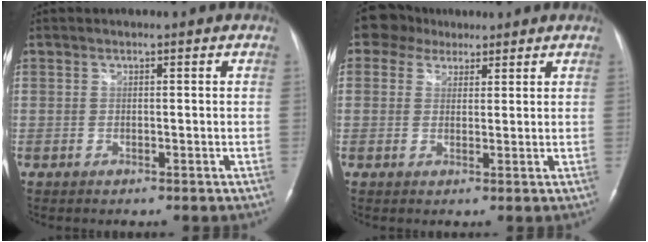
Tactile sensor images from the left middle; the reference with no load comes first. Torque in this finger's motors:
{"motor_torque": [0.05, -0.01, -0.07, 0.00]}